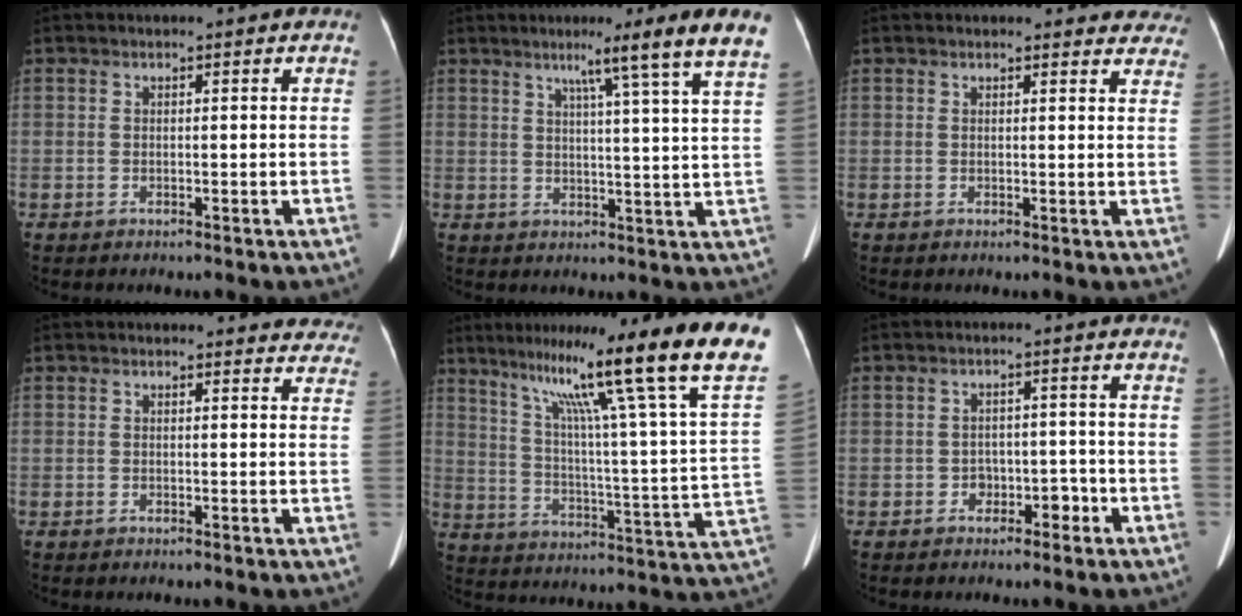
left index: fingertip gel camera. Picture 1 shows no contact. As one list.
[{"total": 10.5, "force": [7.2, -2.4, 7.3], "torque": [-0.104, -0.009, 0.080]}, {"total": 10.7, "force": [10.1, 3.1, 1.4], "torque": [0.031, -0.013, 0.077]}, {"total": 9.5, "force": [8.9, 3.0, 0.9], "torque": [0.039, -0.010, 0.062]}, {"total": 26.5, "force": [19.8, -1.7, 17.6], "torque": [-0.257, -0.044, 0.273]}, {"total": 2.9, "force": [-1.4, 2.1, 1.3], "torque": [-0.010, 0.015, -0.016]}]